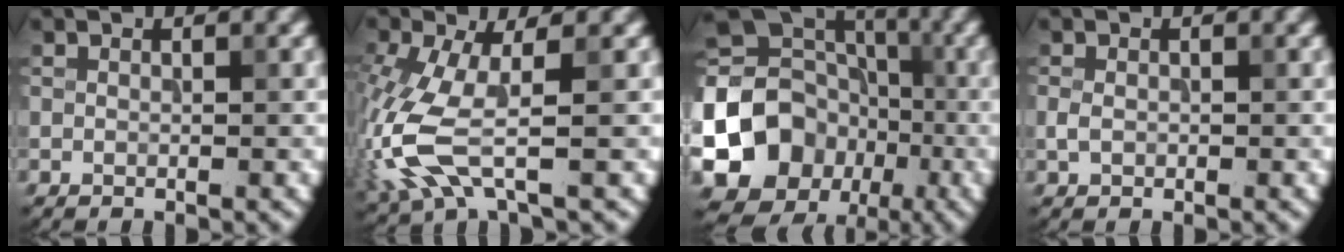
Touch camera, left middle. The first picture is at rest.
{"total": 6.9, "force": [-1.6, 2.6, 6.2], "torque": [-0.175, -0.010, -0.033]}
{"total": 15.5, "force": [-4.2, 13.6, 6.2], "torque": [-0.135, -0.019, -0.089]}
{"total": 1.1, "force": [-0.1, 0.8, 0.7], "torque": [-0.016, 0.000, -0.003]}